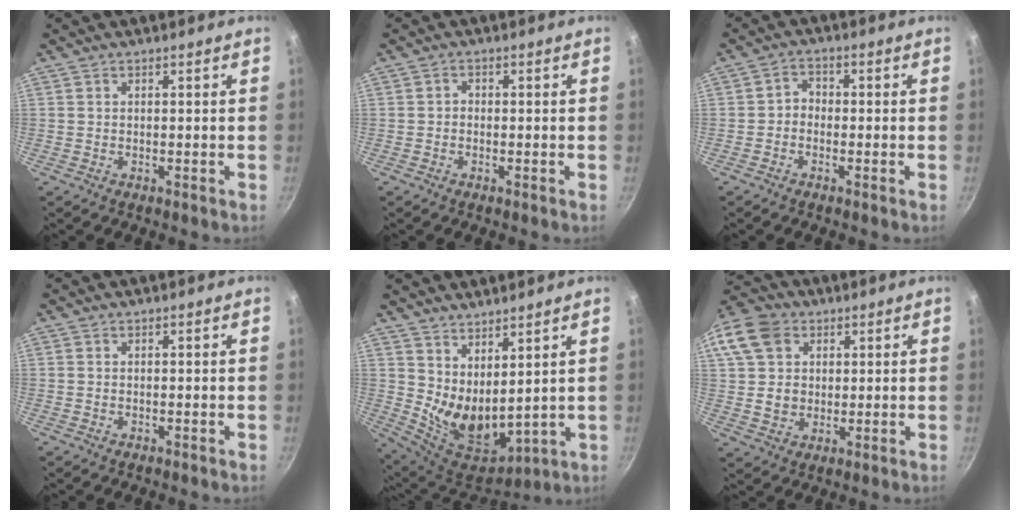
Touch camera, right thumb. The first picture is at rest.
{"total": 1.0, "force": [-0.4, 0.8, 0.4], "torque": [-0.006, 0.005, -0.010]}
{"total": 2.6, "force": [-1.0, 2.0, 1.2], "torque": [-0.010, 0.017, -0.026]}
{"total": 0.0}
{"total": 11.6, "force": [5.7, 5.4, 8.6], "torque": [-0.124, -0.062, 0.122]}
{"total": 16.0, "force": [5.0, 13.0, 7.9], "torque": [-0.157, 0.016, 0.087]}